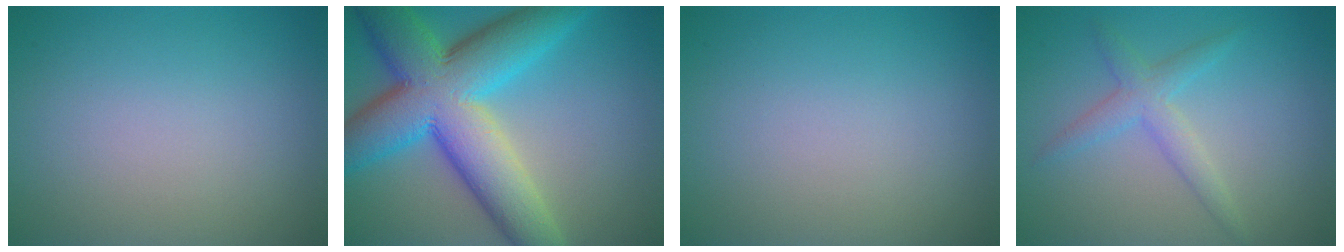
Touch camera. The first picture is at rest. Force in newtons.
{"total": 13.1, "press": 13.1, "slide": 0.4}
{"total": 0.0}
{"total": 2.5, "press": 2.5, "slide": 0.1}